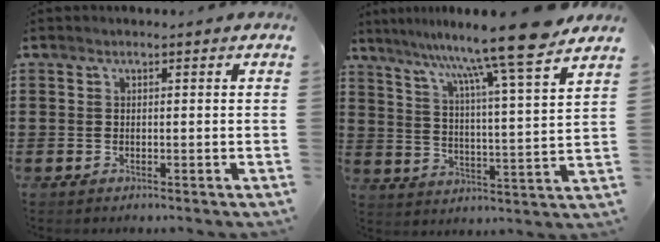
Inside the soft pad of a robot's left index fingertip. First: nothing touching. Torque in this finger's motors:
{"motor_torque": [2.14, 0.00, 0.64, 0.21]}